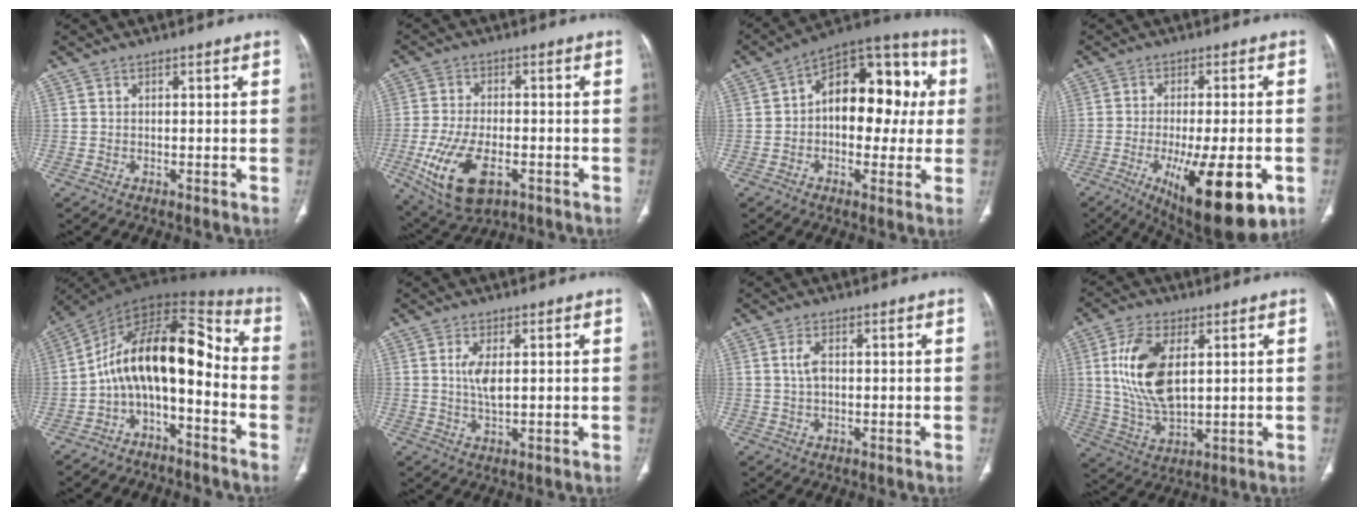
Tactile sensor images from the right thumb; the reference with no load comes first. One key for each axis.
{"total": 13.1, "fx": -4.7, "fy": 6.9, "fz": 10.1, "tx": -0.200, "ty": 0.004, "tz": -0.072}
{"total": 18.8, "fx": 1.9, "fy": 11.4, "fz": 14.8, "tx": -0.156, "ty": 0.044, "tz": 0.019}
{"total": 19.0, "fx": -7.3, "fy": 6.2, "fz": 16.4, "tx": -0.224, "ty": -0.010, "tz": -0.094}
{"total": 15.1, "fx": -4.3, "fy": 7.4, "fz": 12.5, "tx": -0.185, "ty": 0.116, "tz": -0.080}
{"total": 4.5, "fx": 0.7, "fy": 1.4, "fz": 4.2, "tx": -0.094, "ty": -0.008, "tz": 0.015}
{"total": 2.9, "fx": 0.4, "fy": 1.5, "fz": 2.5, "tx": -0.055, "ty": 0.004, "tz": 0.010}
{"total": 14.0, "fx": 3.1, "fy": 7.1, "fz": 11.6, "tx": -0.233, "ty": -0.014, "tz": 0.068}